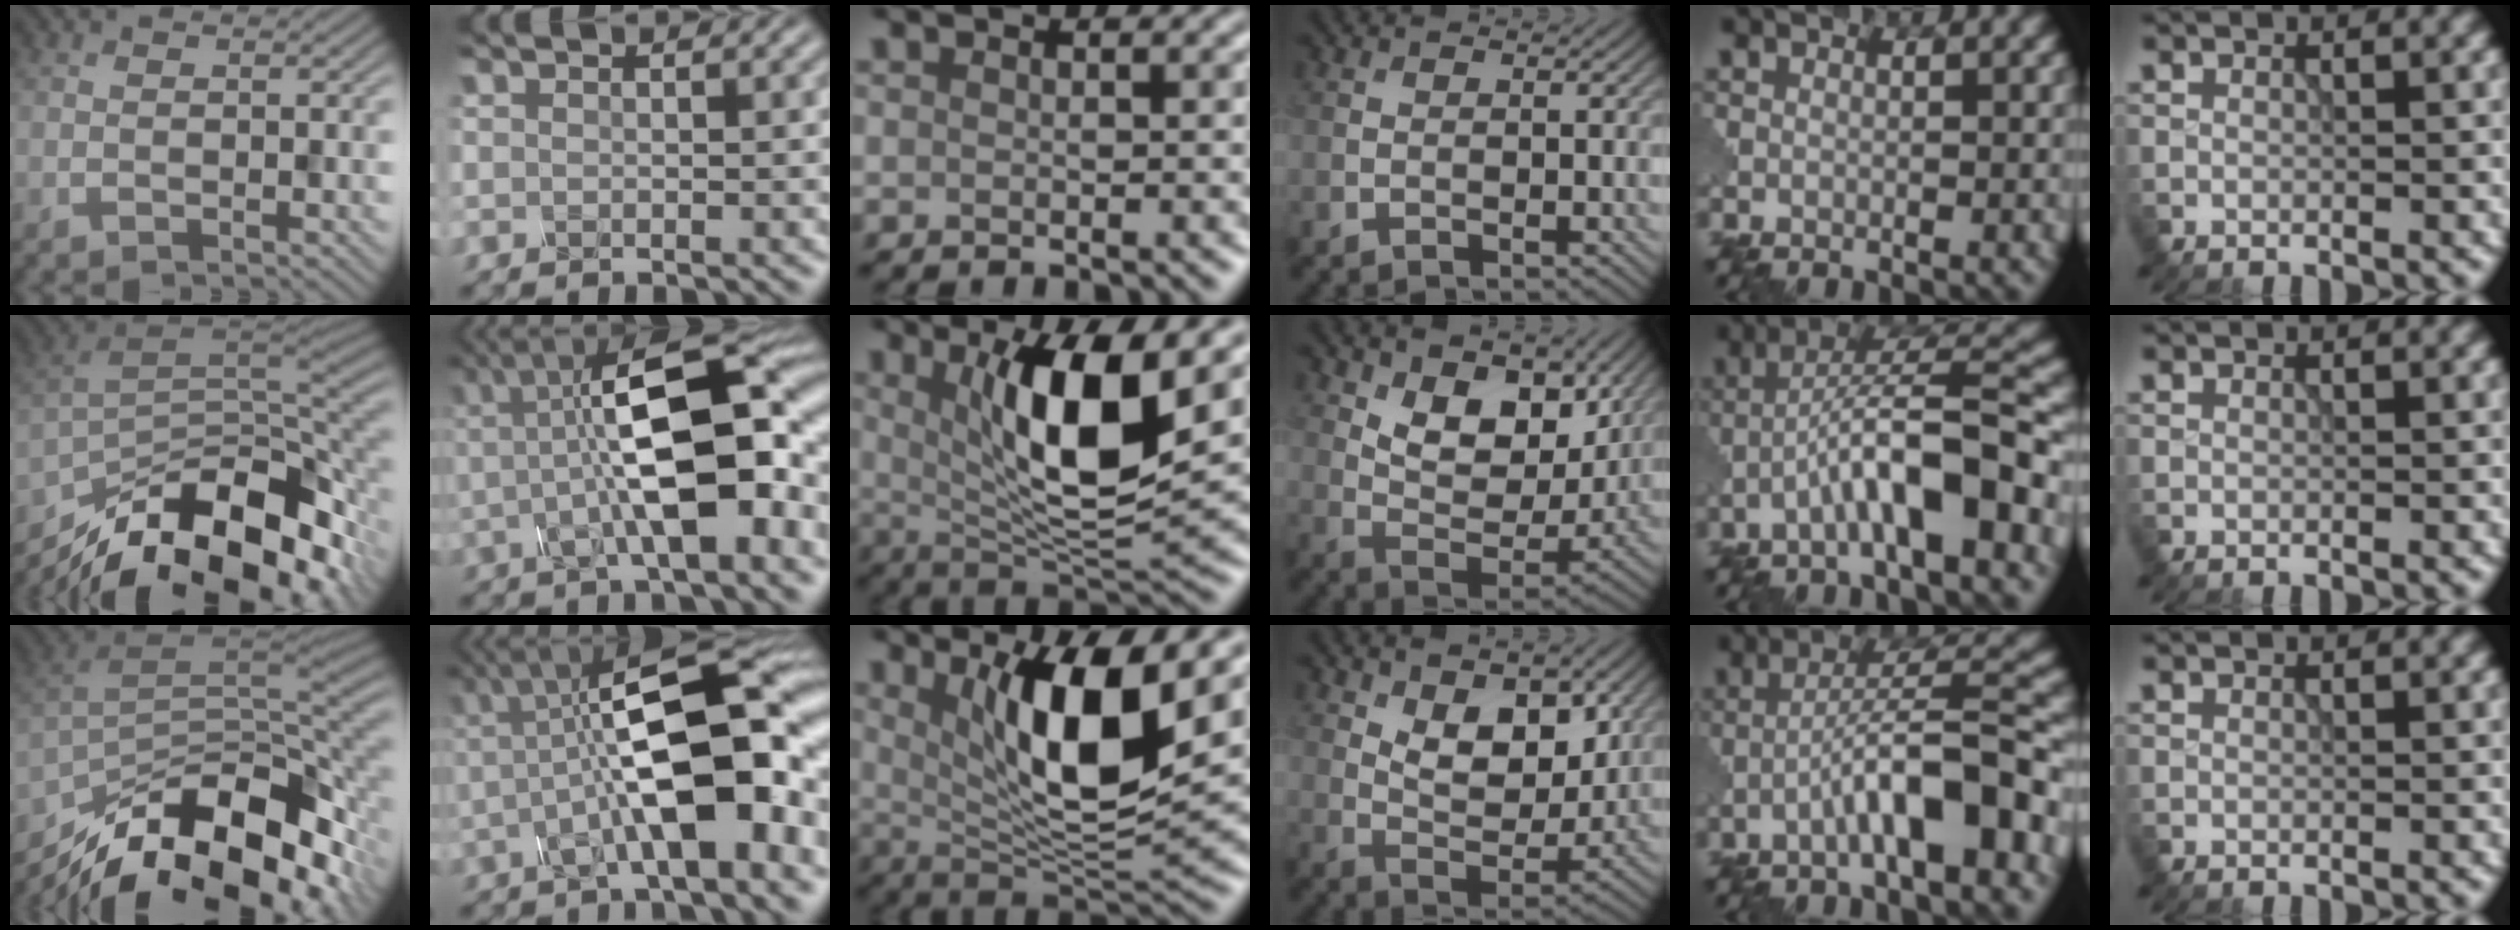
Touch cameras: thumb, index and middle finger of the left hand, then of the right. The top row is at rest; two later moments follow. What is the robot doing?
{"motion": "assemble", "object": "glue stick"}